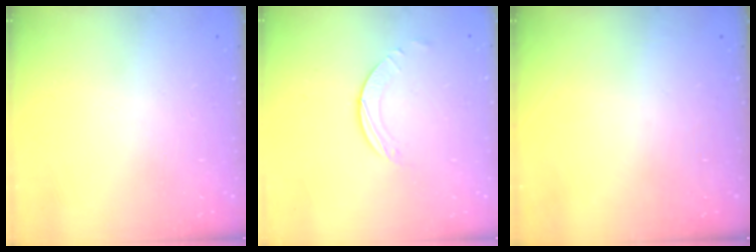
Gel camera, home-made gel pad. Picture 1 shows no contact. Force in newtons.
{"total": 2.0, "press": 2.0, "slide": 0.2}
{"total": 0.0}